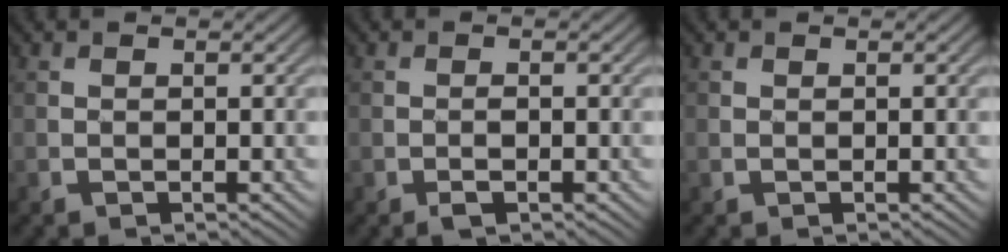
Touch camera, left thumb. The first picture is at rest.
{"total": 1.2, "force": [-0.5, 0.3, 1.0], "torque": [-0.016, 0.004, -0.009]}
{"total": 0.0}